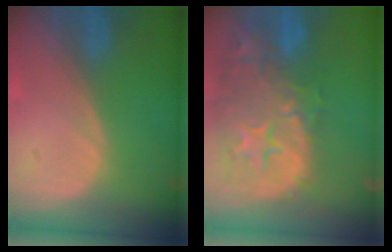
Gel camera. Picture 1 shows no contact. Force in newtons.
{"total": 15.3, "press": 12.2, "slide": 9.2}